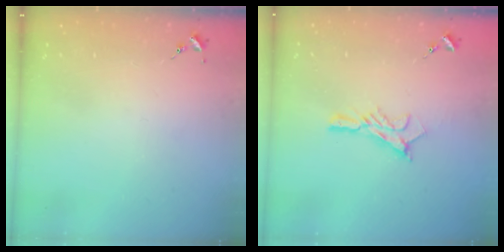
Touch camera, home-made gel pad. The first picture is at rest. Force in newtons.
{"total": 10.9, "press": 10.8, "slide": 0.7}